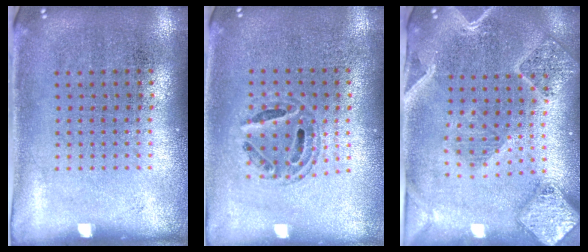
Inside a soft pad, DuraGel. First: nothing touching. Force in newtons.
{"total": 0.7, "press": 0.7, "slide": 0.1}
{"total": 2.7, "press": 2.4, "slide": 1.2}